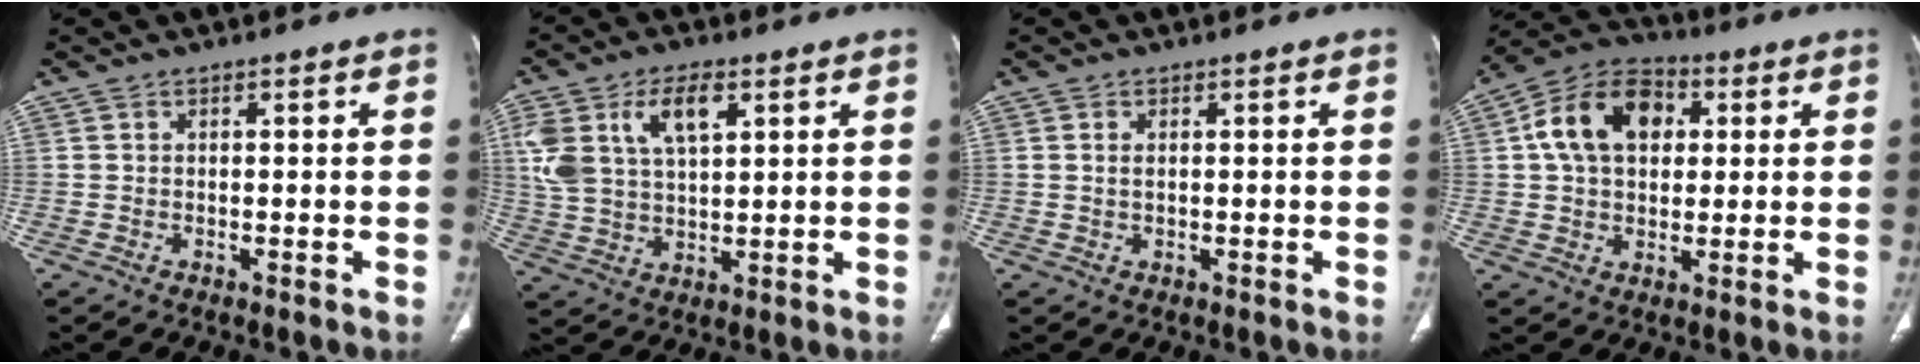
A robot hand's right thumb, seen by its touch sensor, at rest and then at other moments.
{"total": 12.7, "force": [5.1, 6.8, 9.5], "torque": [-0.189, 0.004, 0.104]}
{"total": 1.1, "force": [0.3, 0.6, 0.9], "torque": [-0.018, 0.000, 0.008]}
{"total": 14.3, "force": [3.3, 9.9, 9.7], "torque": [-0.146, 0.016, 0.047]}